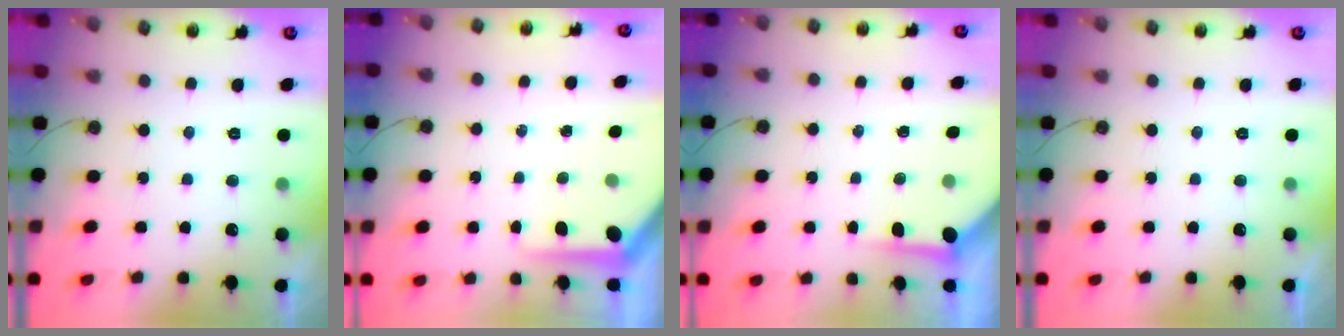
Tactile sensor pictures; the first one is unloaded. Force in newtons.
{"total": 6.7, "press": 6.7, "slide": 0.8}
{"total": 3.7, "press": 3.7, "slide": 0.3}
{"total": 0.0}